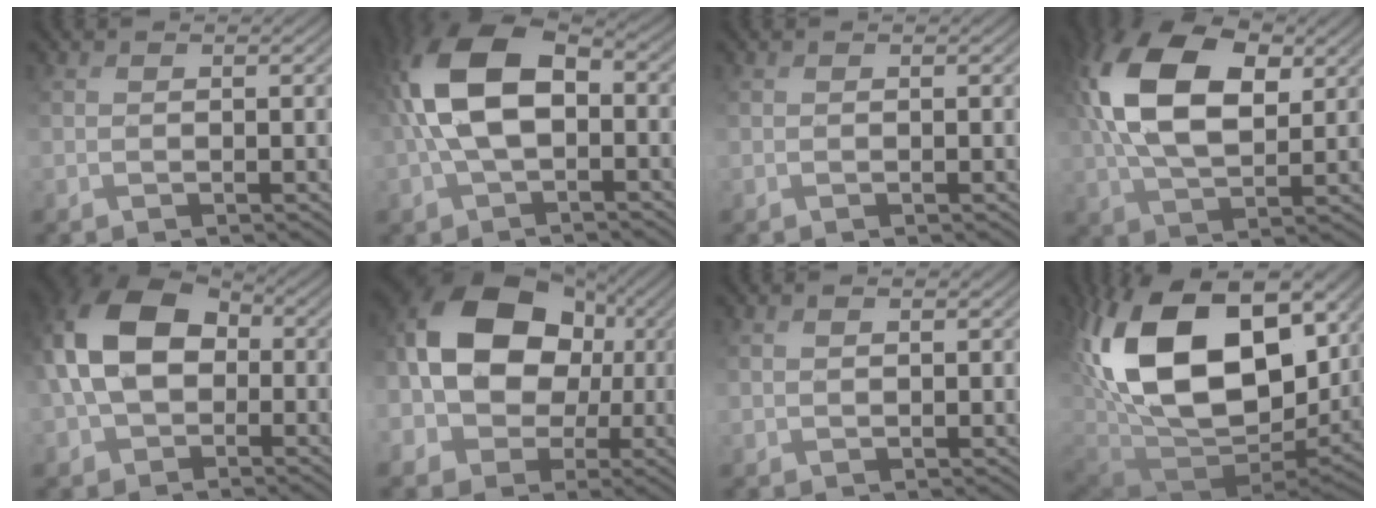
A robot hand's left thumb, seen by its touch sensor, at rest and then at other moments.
{"total": 11.0, "force": [-0.2, 6.0, 9.2], "torque": [-0.199, 0.018, -0.013]}
{"total": 0.0}
{"total": 15.0, "force": [4.0, 8.6, 11.7], "torque": [-0.271, 0.023, 0.072]}
{"total": 13.4, "force": [0.1, 9.3, 9.6], "torque": [-0.219, 0.003, -0.012]}
{"total": 17.4, "force": [0.7, 13.3, 11.2], "torque": [-0.244, 0.017, -0.001]}
{"total": 0.8, "force": [0.4, 0.3, 0.6], "torque": [-0.016, 0.002, 0.009]}
{"total": 21.4, "force": [5.2, 13.4, 16.0], "torque": [-0.357, 0.002, 0.094]}